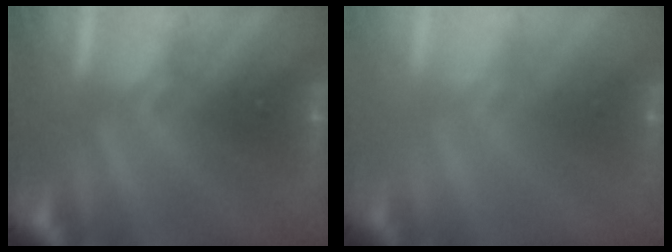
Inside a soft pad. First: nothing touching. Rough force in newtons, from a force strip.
{"total": 2.3}